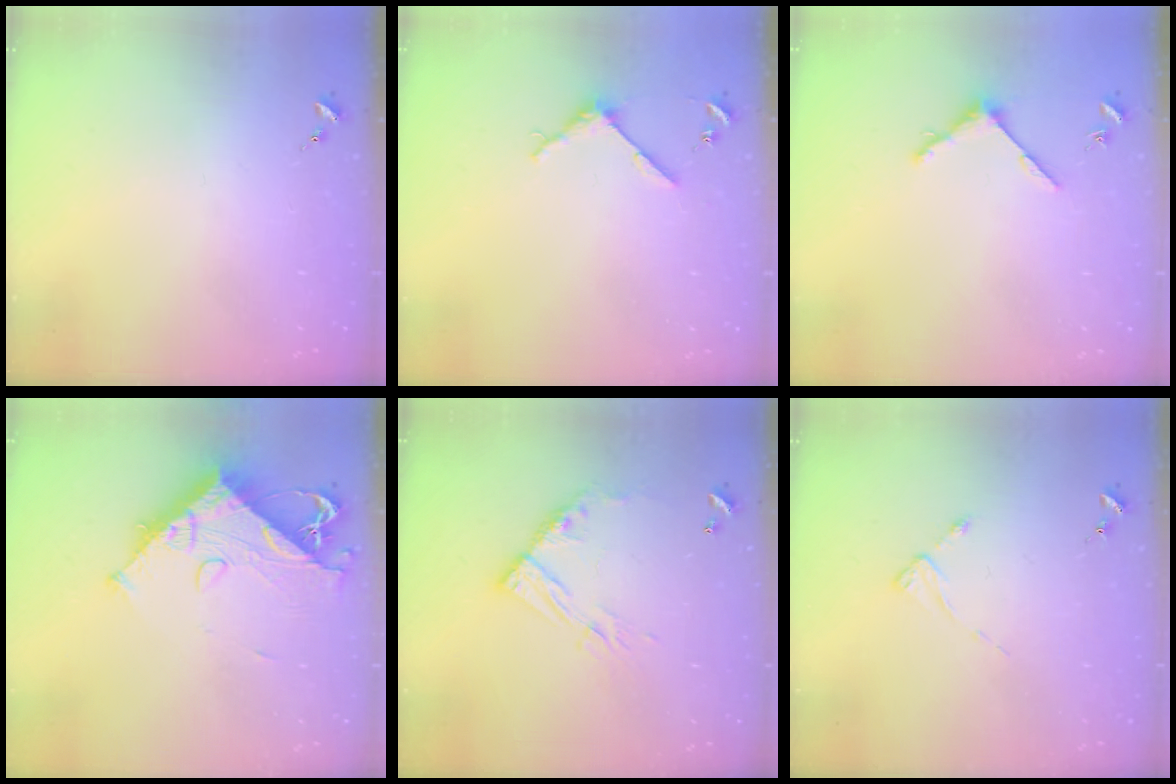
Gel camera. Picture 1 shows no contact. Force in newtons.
{"total": 4.0, "press": 4.0, "slide": 0.4}
{"total": 4.8, "press": 4.8, "slide": 0.6}
{"total": 12.7, "press": 12.7, "slide": 1.5}
{"total": 11.8, "press": 11.7, "slide": 1.0}
{"total": 2.5, "press": 2.5, "slide": 0.3}